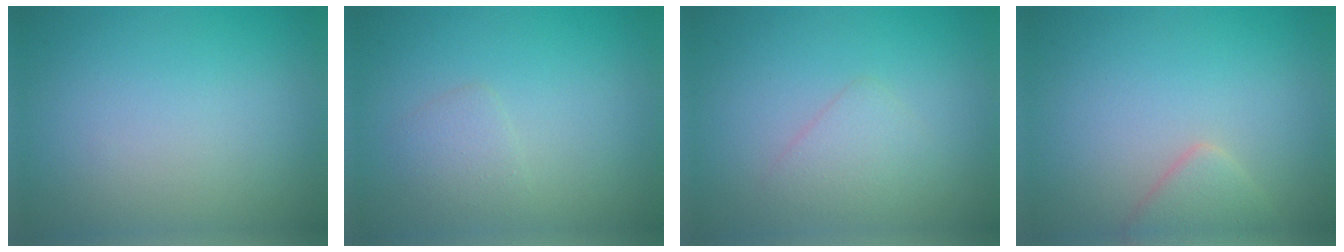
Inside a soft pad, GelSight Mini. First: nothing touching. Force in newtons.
{"total": 1.4, "press": 1.4, "slide": 0.1}
{"total": 1.7, "press": 1.7, "slide": 0.0}
{"total": 2.0, "press": 2.0, "slide": 0.1}